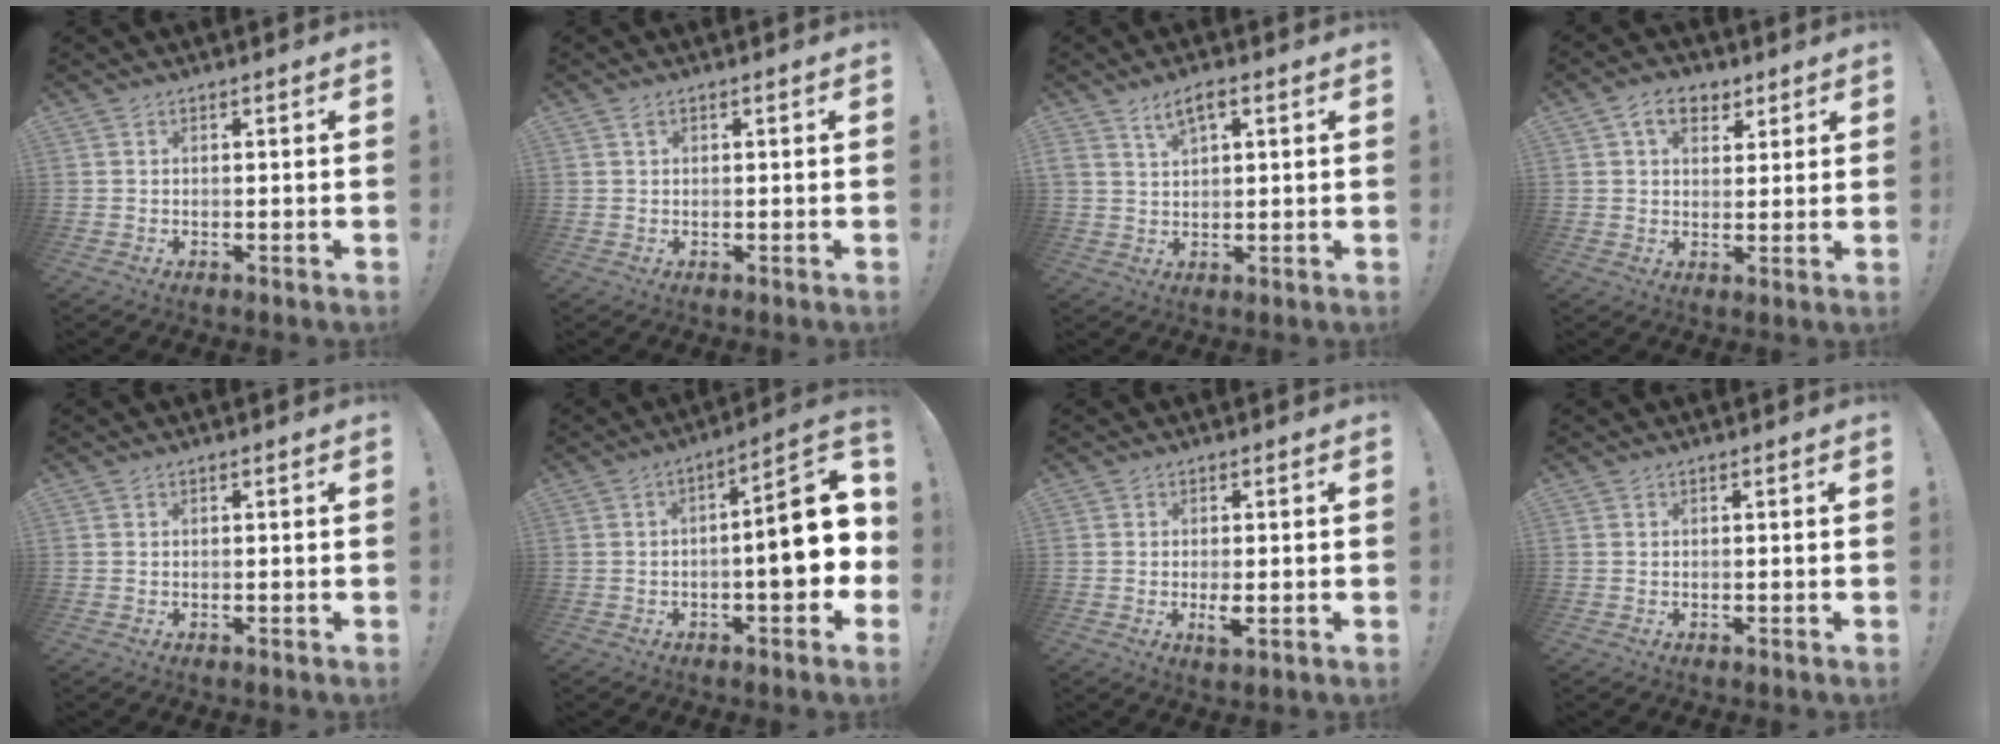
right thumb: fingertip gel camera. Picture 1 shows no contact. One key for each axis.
{"total": 1.0, "fx": 0.6, "fy": 0.8, "fz": 0.3, "tx": 0.001, "ty": -0.001, "tz": 0.009}
{"total": 5.0, "fx": 2.6, "fy": 2.0, "fz": 3.8, "tx": -0.070, "ty": -0.001, "tz": 0.045}
{"total": 8.0, "fx": 4.0, "fy": 5.6, "fz": 4.0, "tx": -0.060, "ty": -0.004, "tz": 0.076}
{"total": 0.0}
{"total": 15.0, "fx": -1.5, "fy": 5.1, "fz": 14.1, "tx": -0.170, "ty": 0.009, "tz": -0.023}
{"total": 3.3, "fx": -0.4, "fy": 0.5, "fz": 3.2, "tx": -0.061, "ty": -0.004, "tz": -0.007}
{"total": 0.0}